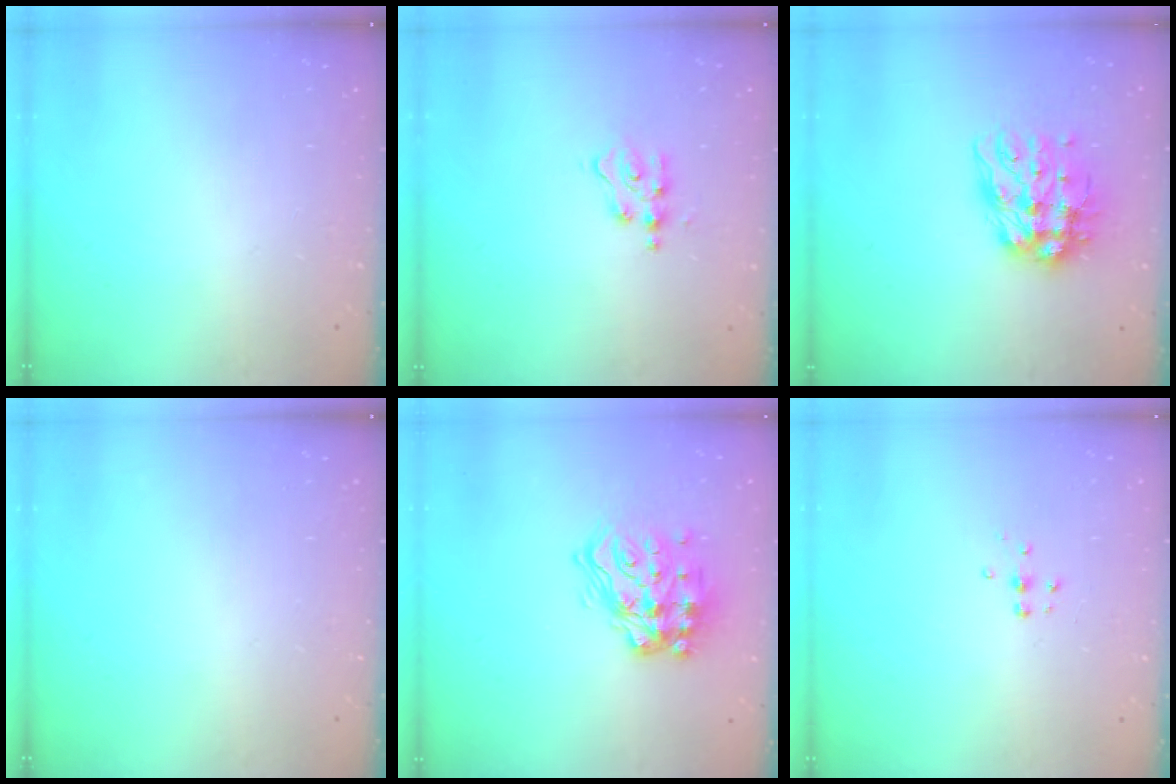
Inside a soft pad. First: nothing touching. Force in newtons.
{"total": 2.3, "press": 2.2, "slide": 0.3}
{"total": 12.6, "press": 12.5, "slide": 1.3}
{"total": 0.0}
{"total": 16.3, "press": 16.2, "slide": 2.1}
{"total": 4.7, "press": 4.7, "slide": 0.4}